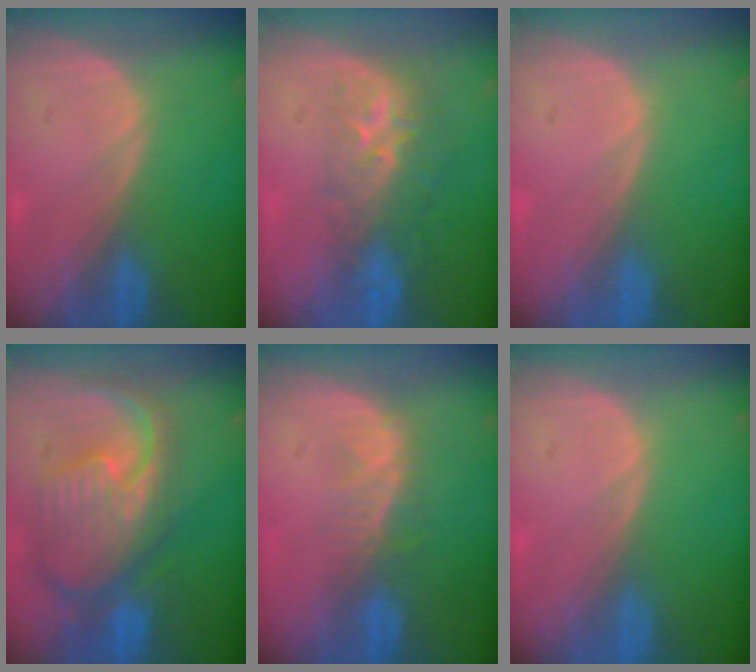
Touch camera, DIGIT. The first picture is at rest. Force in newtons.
{"total": 8.7, "press": 7.1, "slide": 5.0}
{"total": 0.0}
{"total": 11.8, "press": 10.2, "slide": 6.0}
{"total": 3.7, "press": 3.3, "slide": 1.6}
{"total": 0.0}